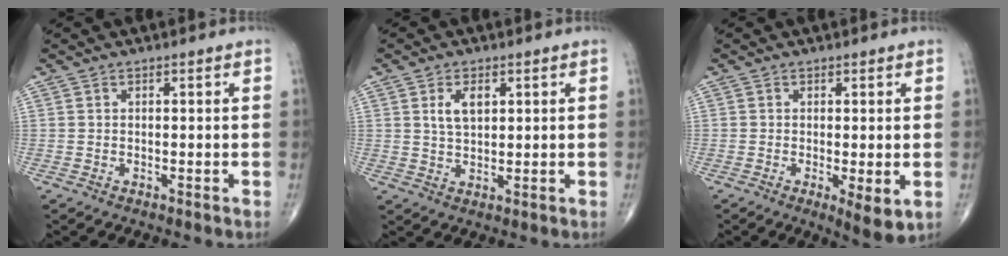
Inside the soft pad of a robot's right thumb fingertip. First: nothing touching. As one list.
[{"total": 4.5, "force": [1.6, 2.5, 3.4], "torque": [-0.056, -0.006, 0.032]}, {"total": 4.8, "force": [-1.0, 1.3, 4.5], "torque": [-0.069, -0.016, -0.016]}]